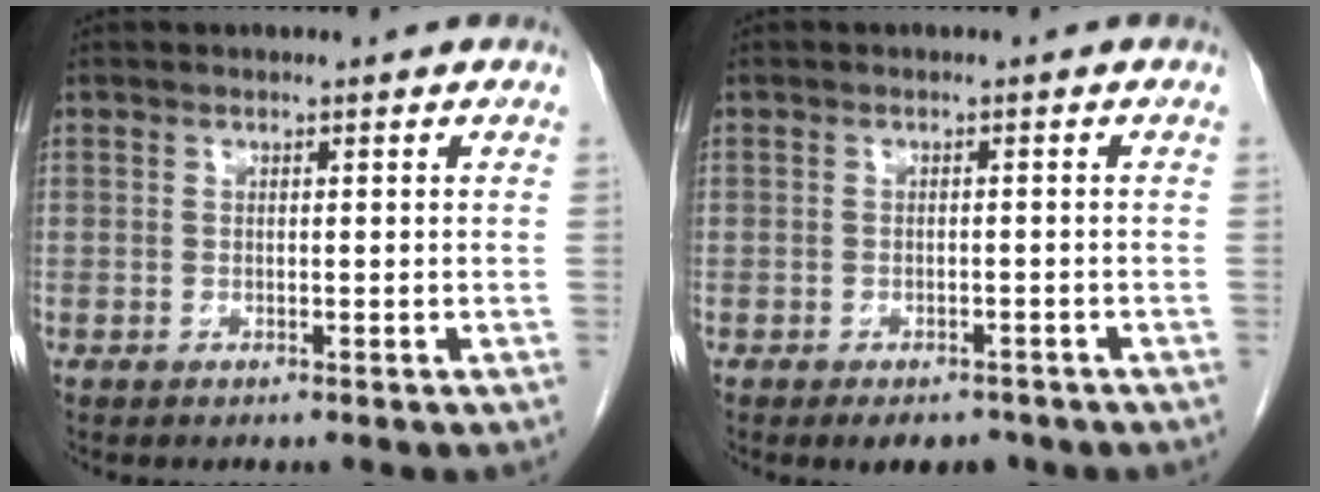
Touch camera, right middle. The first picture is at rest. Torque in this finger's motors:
{"motor_torque": [0.59, -0.34, 0.07, 0.01]}